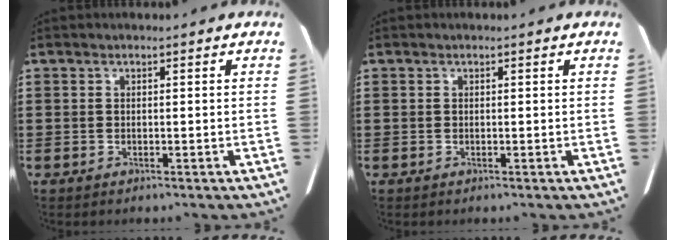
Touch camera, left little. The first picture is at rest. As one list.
[{"total": 0.0}]